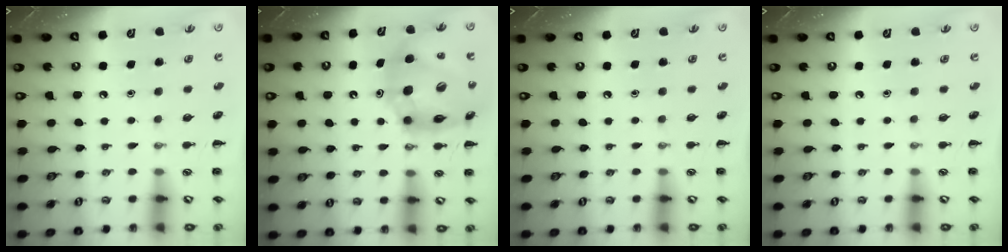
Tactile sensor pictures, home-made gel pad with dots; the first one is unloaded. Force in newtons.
{"total": 17.5, "press": 16.7, "slide": 5.1}
{"total": 0.0}
{"total": 0.0}